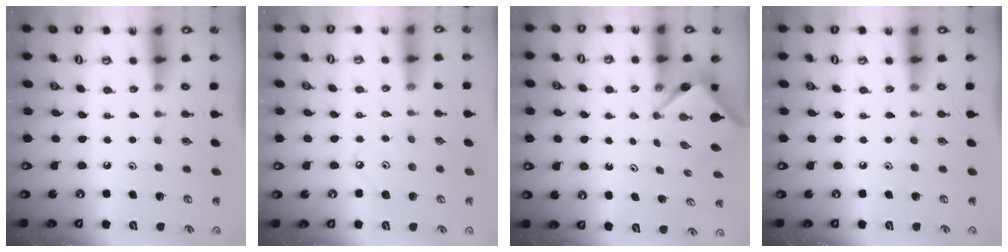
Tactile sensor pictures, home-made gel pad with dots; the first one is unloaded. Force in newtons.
{"total": 3.8, "press": 3.7, "slide": 0.6}
{"total": 3.9, "press": 3.9, "slide": 0.3}
{"total": 0.0}